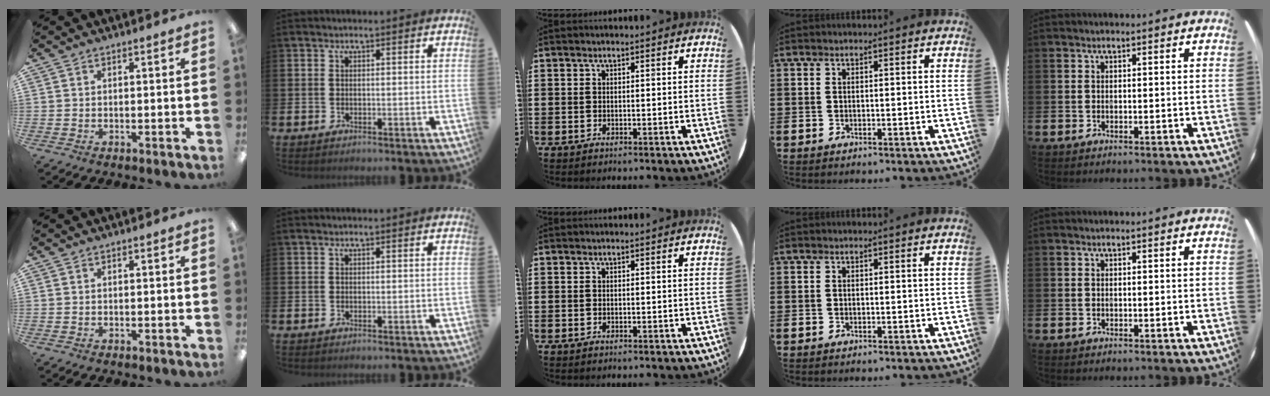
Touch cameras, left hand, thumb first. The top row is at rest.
{}